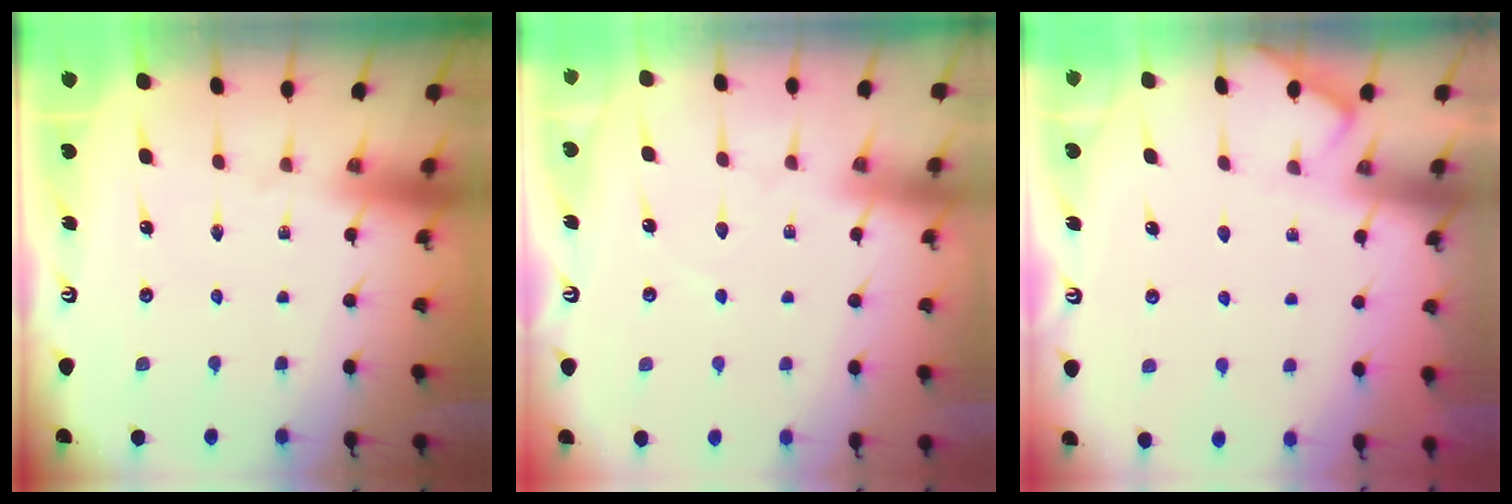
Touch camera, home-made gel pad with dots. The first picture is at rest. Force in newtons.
{"total": 3.3, "press": 3.3, "slide": 0.5}
{"total": 2.5, "press": 2.4, "slide": 0.4}